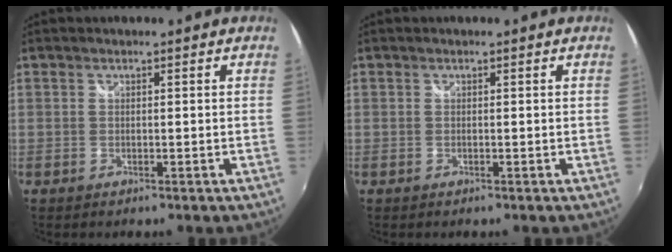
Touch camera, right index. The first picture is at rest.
{"total": 0.0}